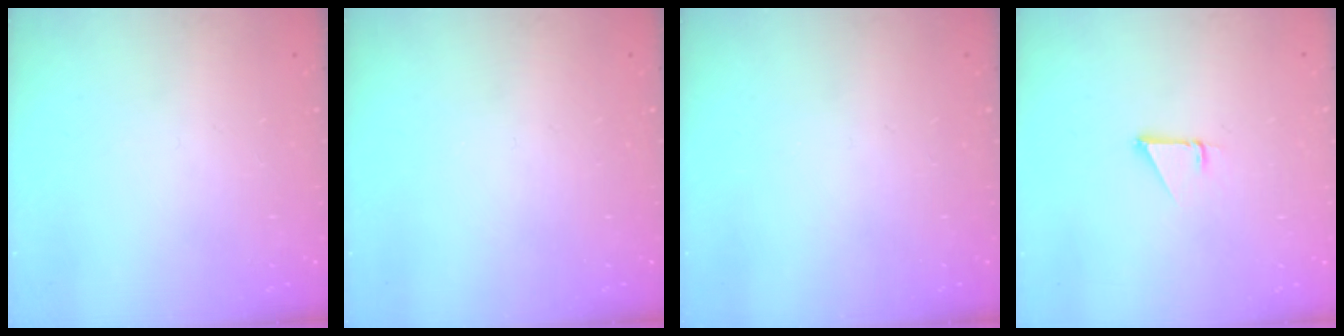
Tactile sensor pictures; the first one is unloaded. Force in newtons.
{"total": 0.0}
{"total": 0.0}
{"total": 1.0, "press": 1.0, "slide": 0.1}